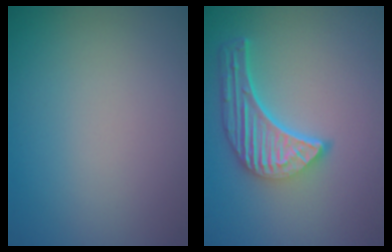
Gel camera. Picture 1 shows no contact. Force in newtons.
{"total": 5.4, "press": 4.1, "slide": 3.5}